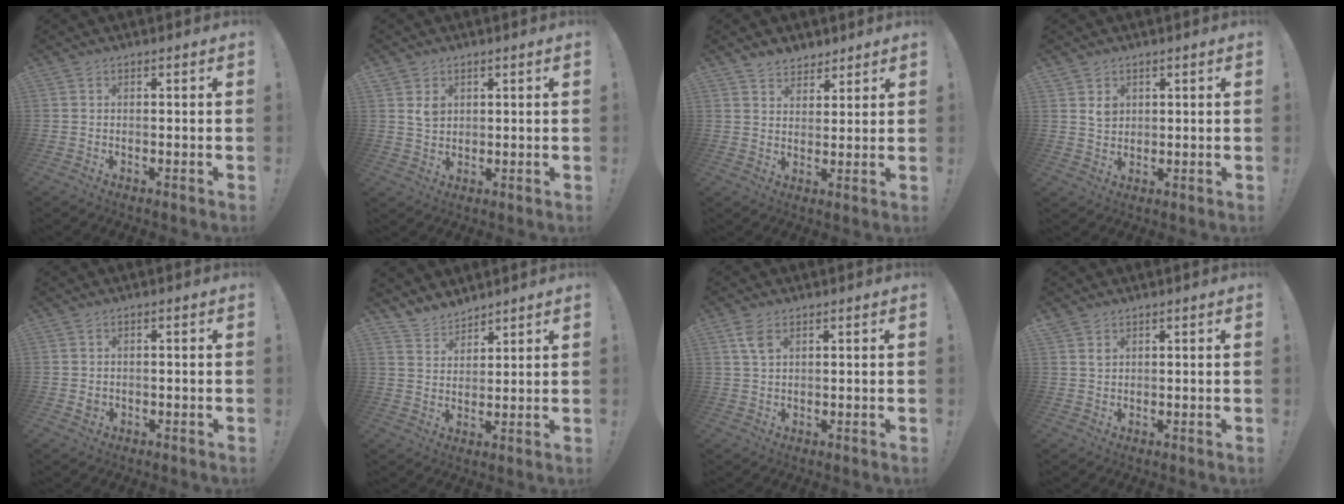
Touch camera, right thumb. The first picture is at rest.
{"total": 4.6, "force": [2.4, 3.5, 1.7], "torque": [-0.011, -0.016, 0.043]}
{"total": 5.5, "force": [4.5, 3.1, 0.5], "torque": [0.000, -0.031, 0.084]}
{"total": 4.0, "force": [2.3, 3.0, 1.4], "torque": [-0.004, -0.017, 0.039]}
{"total": 1.2, "force": [0.2, 1.2, 0.3], "torque": [0.002, 0.001, 0.001]}
{"total": 5.7, "force": [5.2, 2.3, 0.1], "torque": [-0.013, -0.041, 0.102]}
{"total": 4.3, "force": [2.2, 2.1, 3.1], "torque": [-0.055, -0.004, 0.040]}
{"total": 2.0, "force": [1.5, 1.2, 0.5], "torque": [0.003, -0.013, 0.026]}